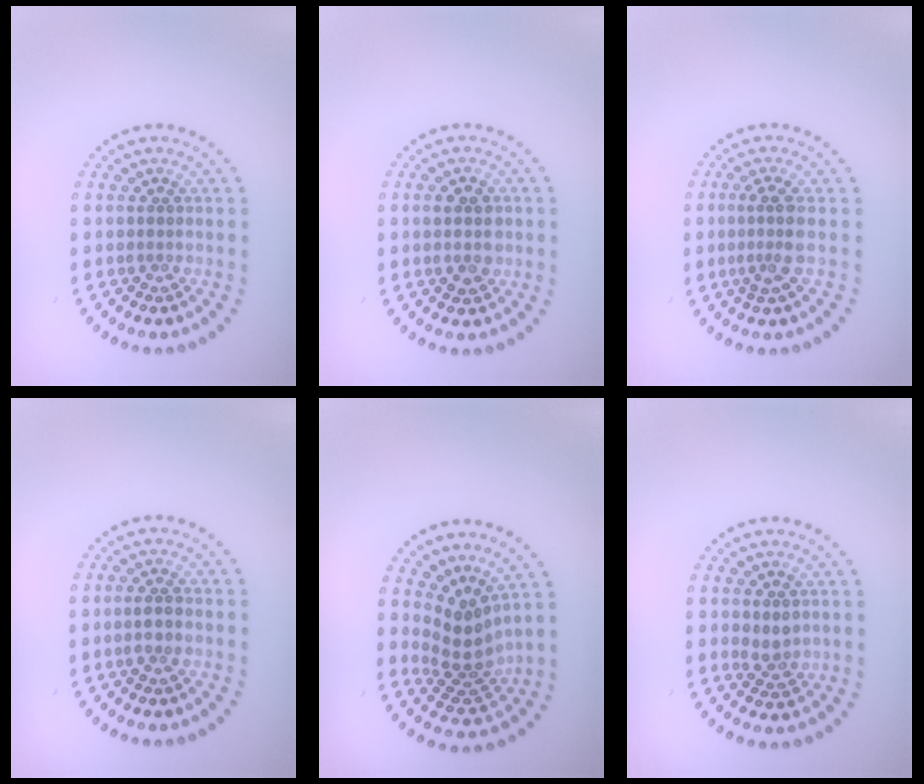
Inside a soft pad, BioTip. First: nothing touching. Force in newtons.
{"total": 2.5, "press": 2.4, "slide": 0.2}
{"total": 2.4, "press": 1.9, "slide": 1.5}
{"total": 1.3, "press": 1.3, "slide": 0.3}
{"total": 3.7, "press": 2.7, "slide": 2.6}
{"total": 1.9, "press": 1.7, "slide": 0.7}